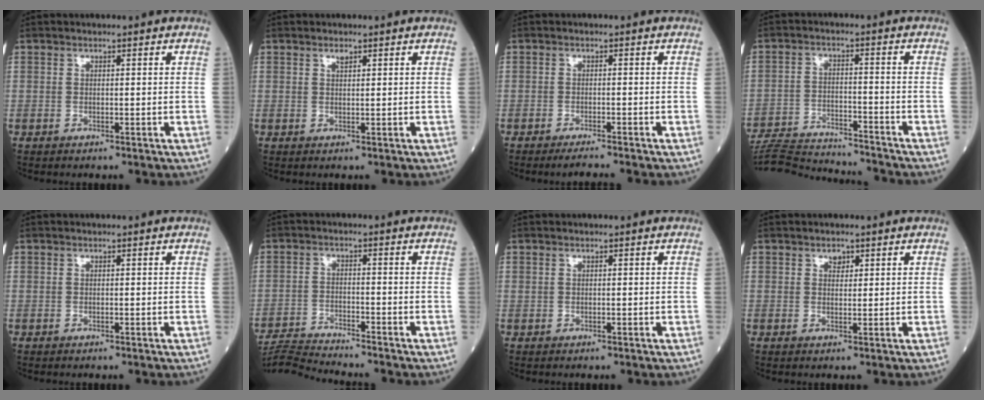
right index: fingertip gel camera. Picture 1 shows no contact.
{"total": 0.9, "force": [0.6, 0.4, 0.5], "torque": [-0.010, -0.002, 0.010]}
{"total": 2.1, "force": [-1.8, -0.3, 1.1], "torque": [-0.021, -0.005, -0.034]}
{"total": 15.8, "force": [-15.4, 0.5, 3.9], "torque": [-0.075, -0.005, -0.234]}
{"total": 0.0}
{"total": 7.6, "force": [-7.4, -1.7, 0.9], "torque": [-0.018, -0.009, -0.131]}
{"total": 0.0}
{"total": 1.4, "force": [0.9, 0.9, 0.6], "torque": [-0.006, -0.001, 0.013]}